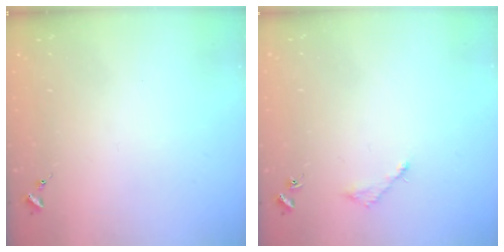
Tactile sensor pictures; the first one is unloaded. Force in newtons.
{"total": 3.0, "press": 3.0, "slide": 0.4}